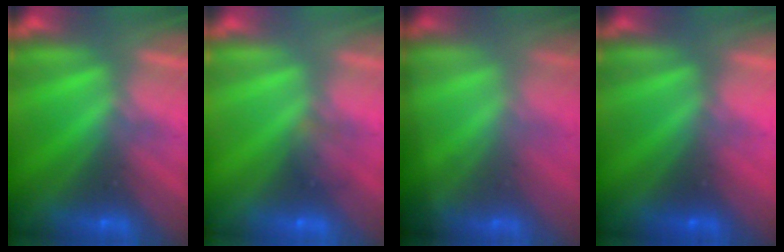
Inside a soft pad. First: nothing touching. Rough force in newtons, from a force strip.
{"total": 1.3}
{"total": 1.4}
{"total": 2.9}